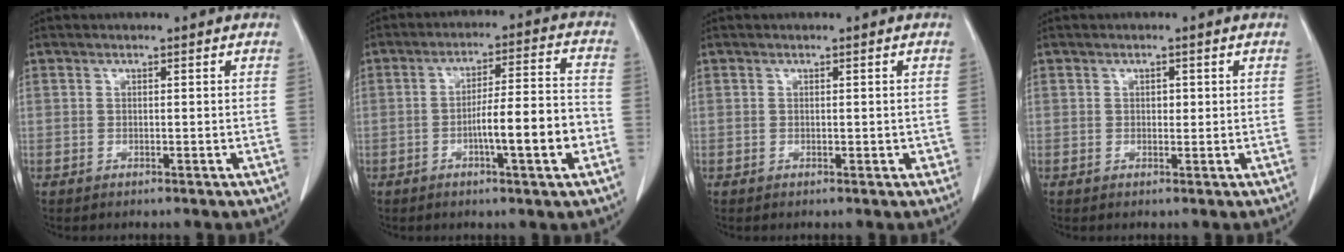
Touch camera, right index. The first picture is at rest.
{"total": 10.3, "force": [-3.2, 0.7, 9.7], "torque": [-0.154, 0.014, -0.049]}
{"total": 1.1, "force": [-0.1, 0.6, 0.9], "torque": [-0.010, 0.001, 0.002]}
{"total": 1.0, "force": [0.2, 0.7, 0.8], "torque": [-0.009, 0.001, 0.003]}